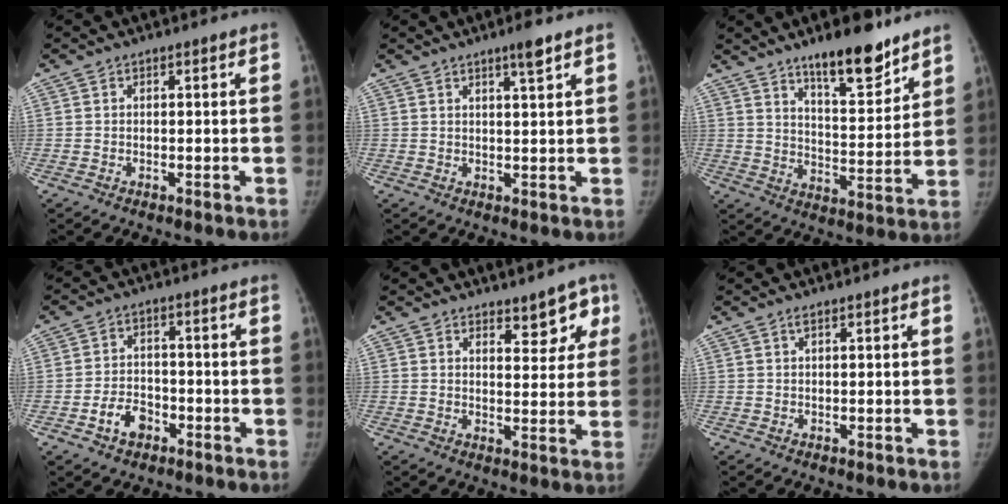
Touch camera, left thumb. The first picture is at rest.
{"total": 3.4, "force": [2.3, 0.0, 2.5], "torque": [-0.042, -0.016, 0.039]}
{"total": 13.6, "force": [10.1, 3.8, 8.2], "torque": [-0.098, -0.073, 0.164]}
{"total": 5.5, "force": [-2.7, 3.9, 2.8], "torque": [-0.035, 0.024, -0.044]}
{"total": 6.3, "force": [4.3, 3.1, 3.4], "torque": [0.000, -0.023, 0.054]}
{"total": 0.9, "force": [0.7, 0.1, 0.6], "torque": [-0.013, 0.001, 0.014]}